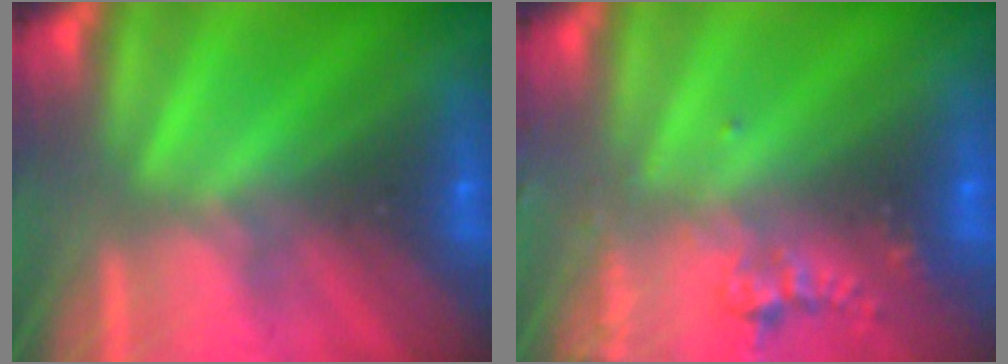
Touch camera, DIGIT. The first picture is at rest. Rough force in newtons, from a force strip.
{"total": 2.4}